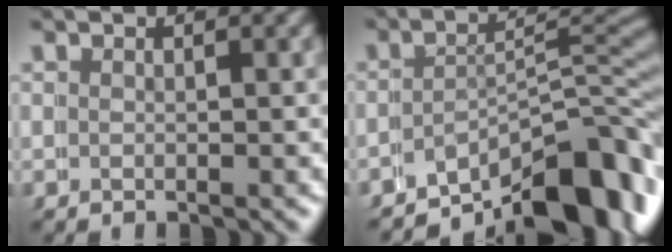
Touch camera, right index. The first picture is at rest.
{"total": 9.8, "force": [-6.6, 3.4, 6.4], "torque": [-0.077, -0.019, -0.097]}